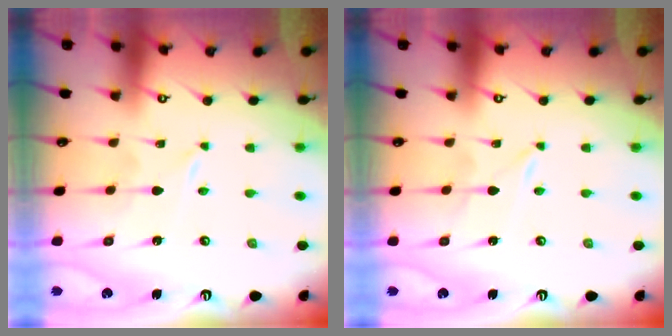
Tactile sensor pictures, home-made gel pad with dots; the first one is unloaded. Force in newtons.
{"total": 0.0}